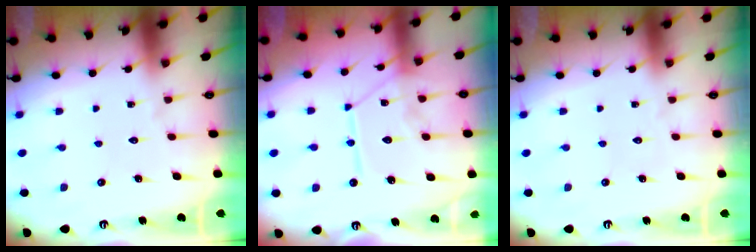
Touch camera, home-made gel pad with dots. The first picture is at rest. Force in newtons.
{"total": 13.0, "press": 12.9, "slide": 1.2}
{"total": 0.0}